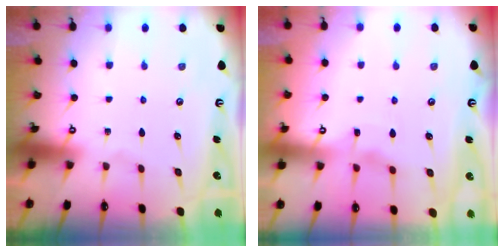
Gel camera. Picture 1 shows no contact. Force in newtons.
{"total": 3.3, "press": 3.3, "slide": 0.4}